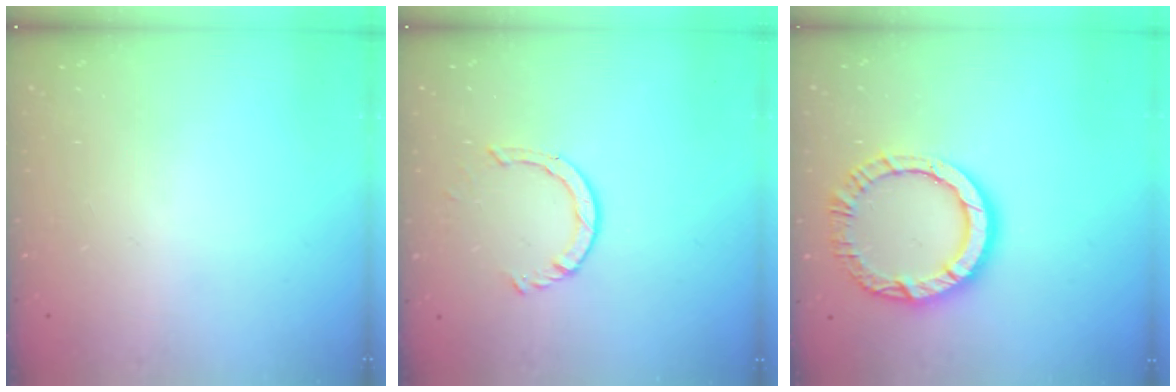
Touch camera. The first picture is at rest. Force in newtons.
{"total": 3.2, "press": 3.2, "slide": 0.3}
{"total": 11.7, "press": 11.7, "slide": 1.2}